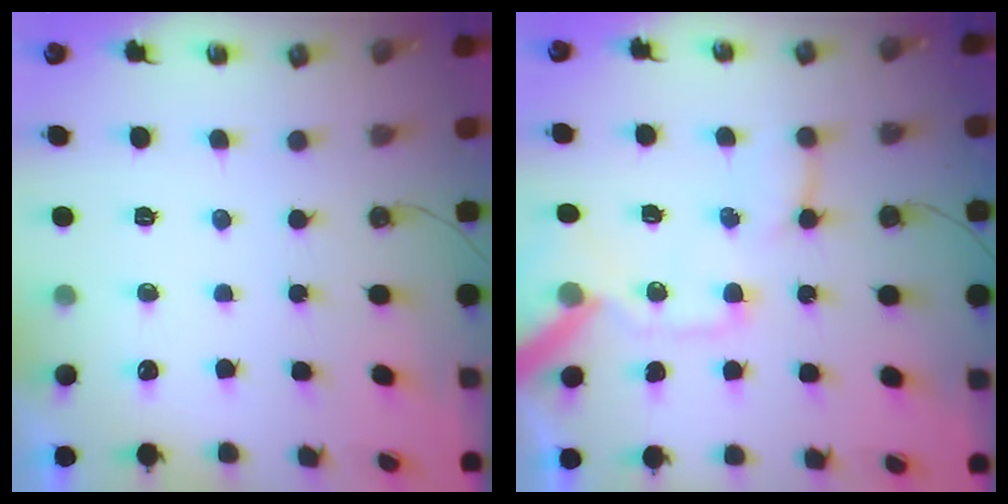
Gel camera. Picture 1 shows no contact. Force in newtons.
{"total": 16.4, "press": 16.2, "slide": 2.0}